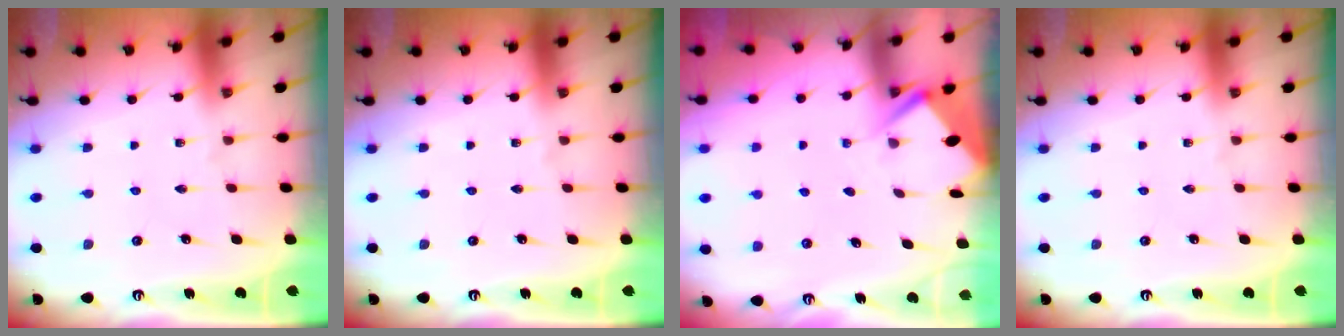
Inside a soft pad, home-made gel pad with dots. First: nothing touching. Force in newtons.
{"total": 0.0}
{"total": 2.9, "press": 2.9, "slide": 0.3}
{"total": 0.0}